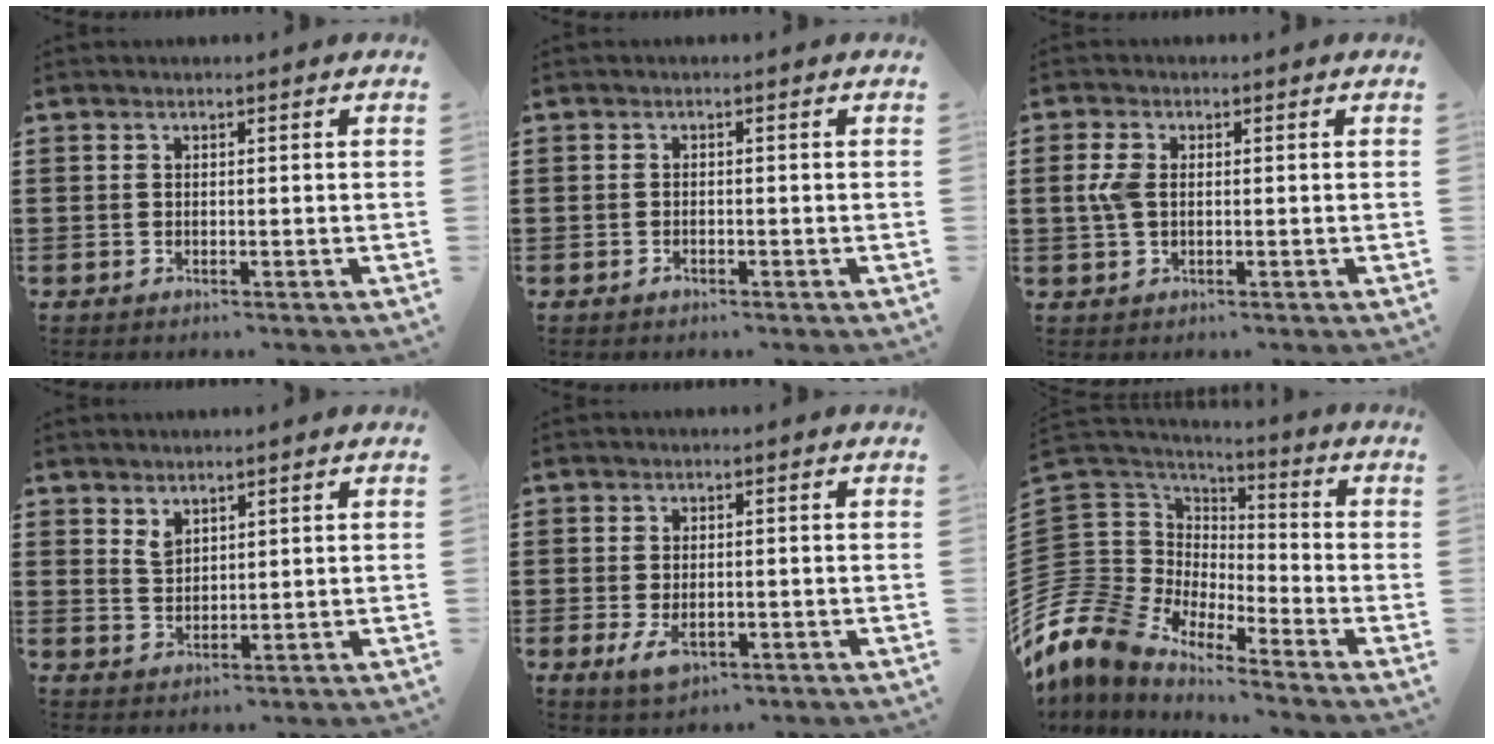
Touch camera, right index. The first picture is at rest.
{"total": 0.7, "force": [-0.6, 0.3, 0.3], "torque": [-0.007, -0.002, -0.011]}
{"total": 3.7, "force": [0.2, 2.2, 3.0], "torque": [-0.084, 0.001, -0.004]}
{"total": 2.3, "force": [1.9, 1.1, 0.7], "torque": [-0.018, 0.002, 0.036]}
{"total": 3.1, "force": [-0.9, 1.7, 2.5], "torque": [-0.058, -0.005, -0.020]}
{"total": 8.6, "force": [-6.8, 5.2, 0.9], "torque": [-0.098, -0.036, -0.147]}